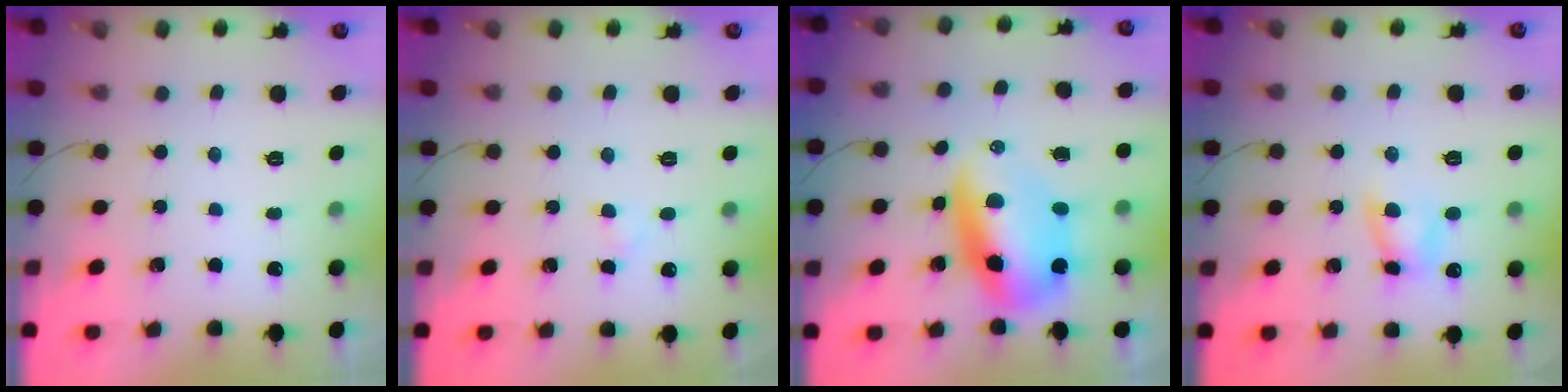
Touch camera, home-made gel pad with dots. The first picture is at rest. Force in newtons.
{"total": 1.3, "press": 1.1, "slide": 0.7}
{"total": 11.0, "press": 10.6, "slide": 2.7}
{"total": 5.7, "press": 5.7, "slide": 0.8}